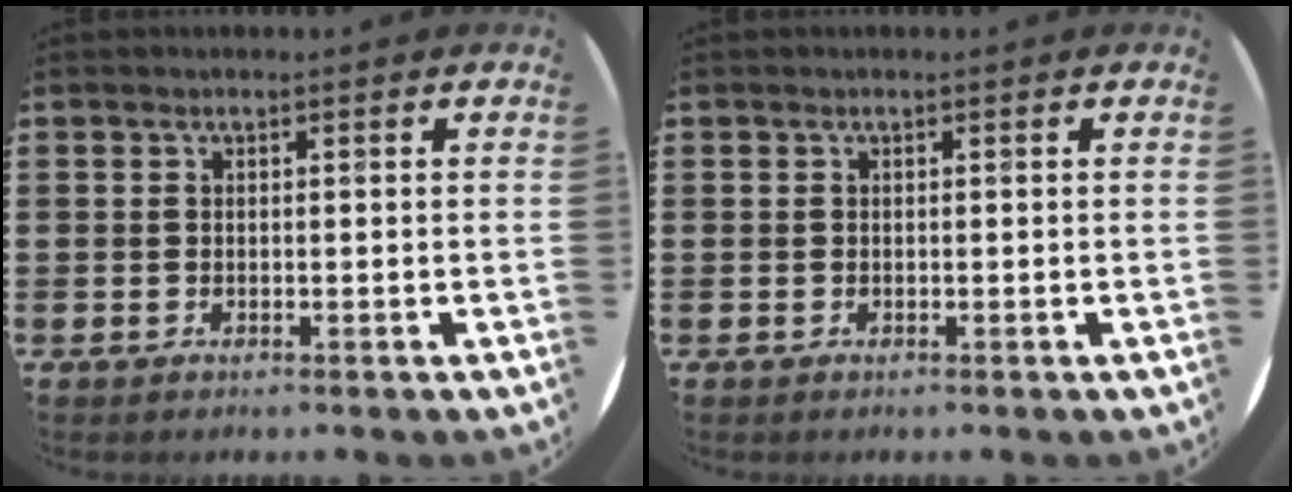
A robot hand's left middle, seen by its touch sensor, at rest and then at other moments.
{"total": 0.0}